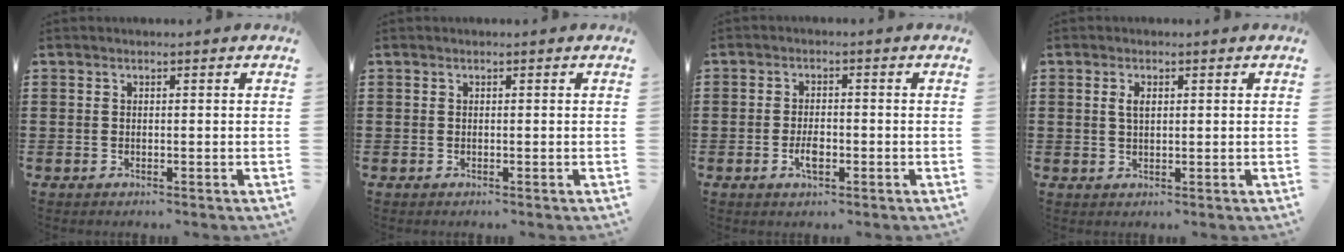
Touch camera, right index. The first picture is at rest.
{"total": 0.0}
{"total": 3.2, "force": [-1.0, 1.4, 2.7], "torque": [-0.048, 0.002, -0.018]}
{"total": 2.0, "force": [0.5, 0.9, 1.7], "torque": [-0.036, 0.006, 0.007]}